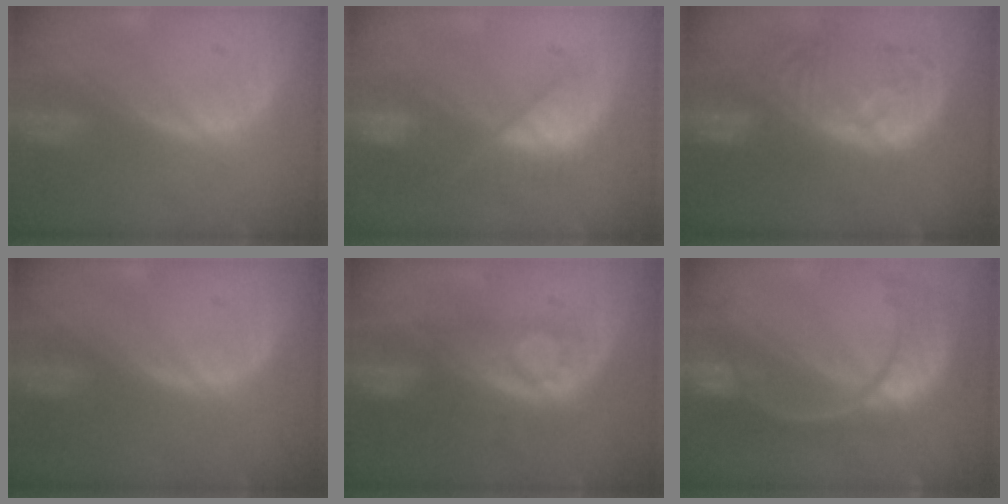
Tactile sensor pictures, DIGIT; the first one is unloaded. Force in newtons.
{"total": 8.7, "press": 7.6, "slide": 4.3}
{"total": 10.6, "press": 9.4, "slide": 4.8}
{"total": 0.0}
{"total": 8.3, "press": 7.3, "slide": 3.8}
{"total": 11.1, "press": 9.4, "slide": 6.0}